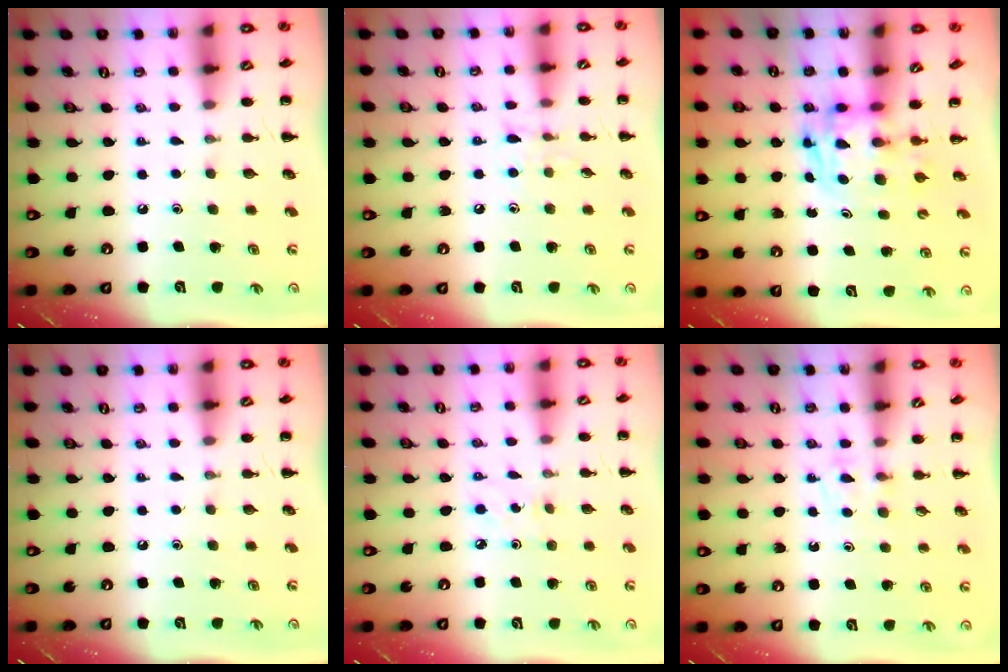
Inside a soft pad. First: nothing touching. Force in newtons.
{"total": 6.1, "press": 5.7, "slide": 2.1}
{"total": 2.9, "press": 2.9, "slide": 0.5}
{"total": 0.0}
{"total": 2.7, "press": 2.5, "slide": 0.9}
{"total": 3.3, "press": 3.0, "slide": 1.3}